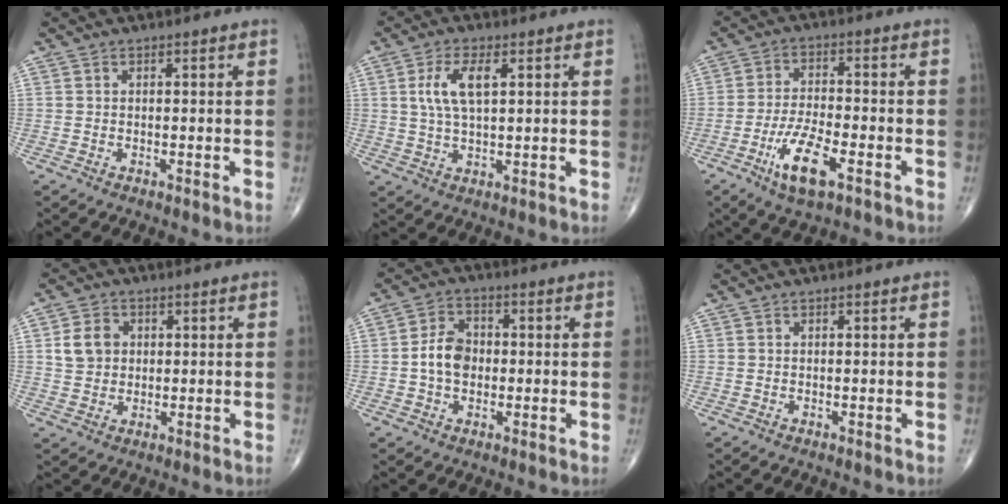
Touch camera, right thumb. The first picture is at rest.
{"total": 7.2, "force": [2.0, 2.9, 6.2], "torque": [-0.132, 0.001, 0.041]}
{"total": 9.4, "force": [-4.5, 3.0, 7.6], "torque": [-0.150, 0.013, -0.080]}
{"total": 5.9, "force": [1.2, 4.9, 3.0], "torque": [-0.039, 0.000, 0.021]}
{"total": 6.8, "force": [-0.5, 5.0, 4.6], "torque": [-0.068, 0.016, -0.017]}
{"total": 0.0}